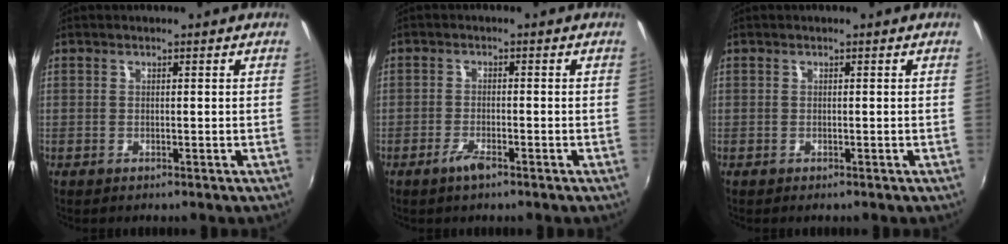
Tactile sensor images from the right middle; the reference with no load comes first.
{"total": 2.8, "force": [-2.0, 0.7, 1.8], "torque": [-0.045, -0.003, -0.042]}
{"total": 0.0}